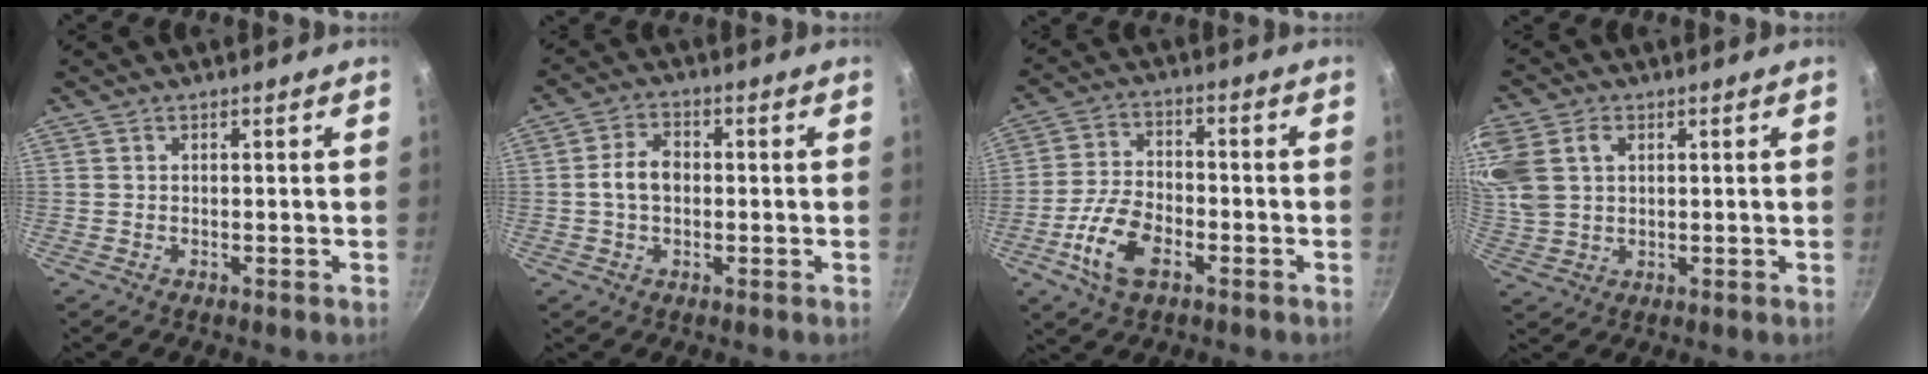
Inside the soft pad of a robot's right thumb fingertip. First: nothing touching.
{"total": 5.6, "force": [-0.2, 3.9, 4.1], "torque": [-0.064, 0.017, -0.008]}
{"total": 10.6, "force": [-4.3, 5.6, 7.8], "torque": [-0.149, 0.023, -0.085]}
{"total": 13.4, "force": [4.2, 10.0, 8.0], "torque": [-0.191, 0.019, 0.087]}